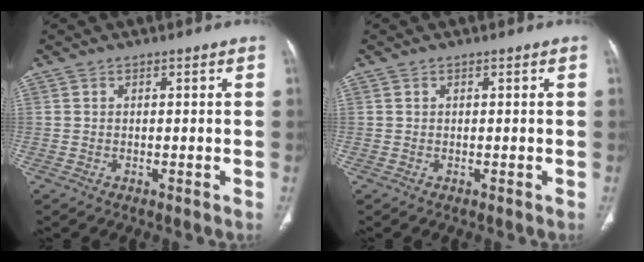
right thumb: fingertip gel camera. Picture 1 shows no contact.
{"total": 0.0}